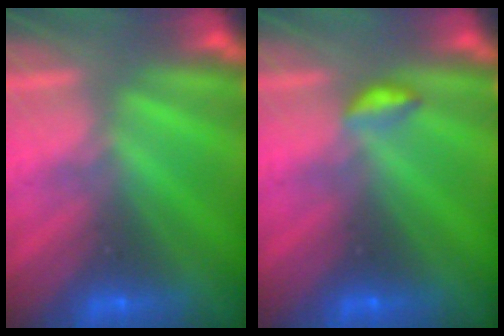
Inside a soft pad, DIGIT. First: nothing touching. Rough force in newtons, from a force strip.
{"total": 2.9}